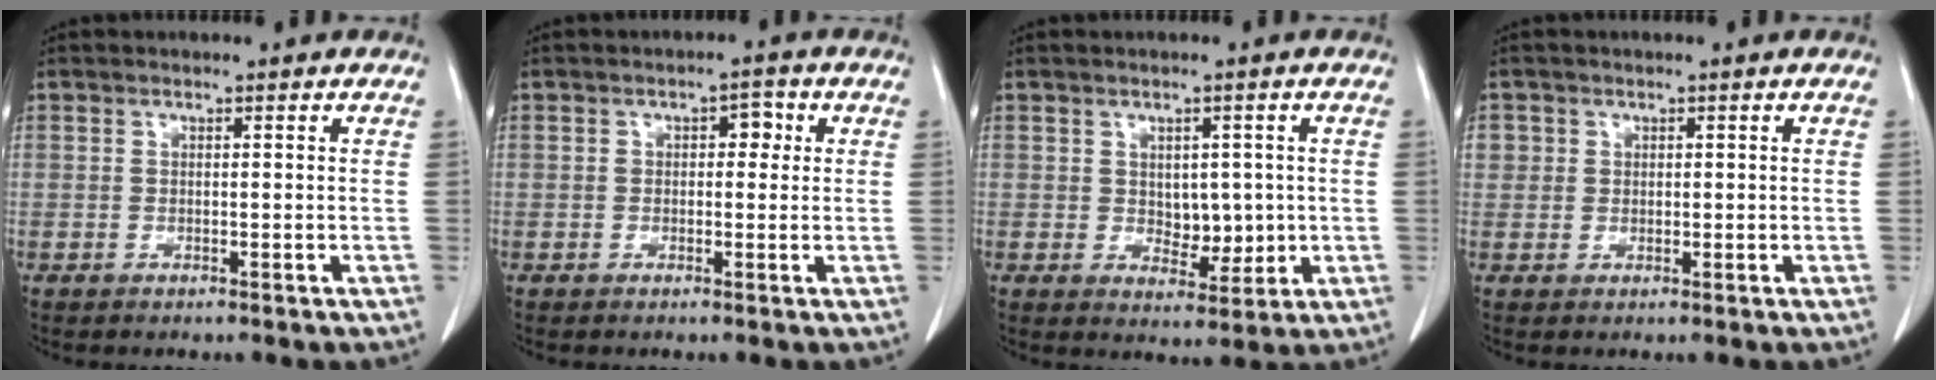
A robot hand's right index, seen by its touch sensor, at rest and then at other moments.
{"total": 2.9, "force": [0.6, 1.7, 2.2], "torque": [-0.026, 0.018, 0.007]}
{"total": 4.9, "force": [0.2, 3.1, 3.7], "torque": [-0.047, -0.002, 0.014]}
{"total": 2.2, "force": [0.5, 2.1, 0.3], "torque": [0.003, 0.001, 0.009]}